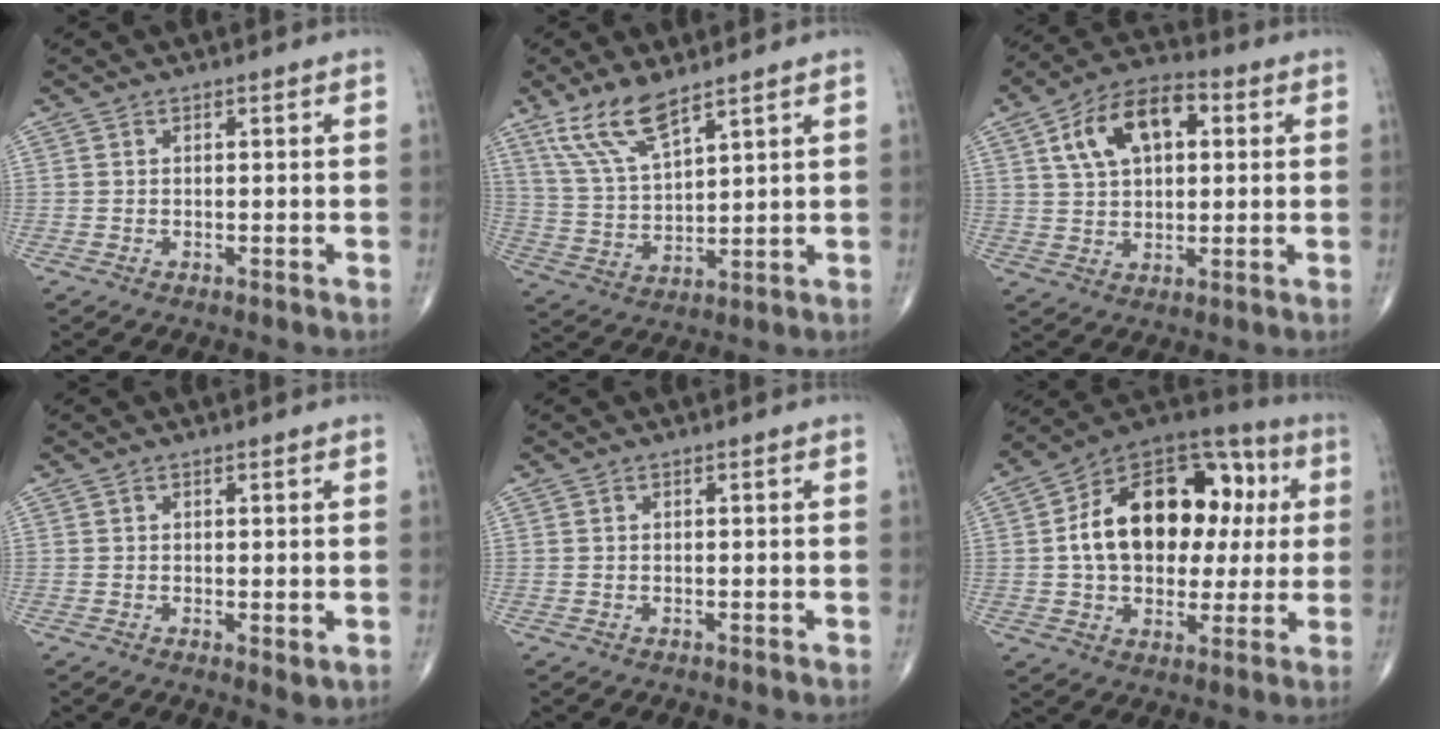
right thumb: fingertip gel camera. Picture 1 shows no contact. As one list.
[{"total": 10.2, "force": [7.1, 2.9, 6.8], "torque": [-0.137, -0.031, 0.153]}, {"total": 13.3, "force": [4.0, 7.7, 10.1], "torque": [-0.161, 0.015, 0.061]}, {"total": 1.9, "force": [0.0, 0.7, 1.8], "torque": [-0.024, -0.010, 0.000]}, {"total": 0.0}, {"total": 23.7, "force": [3.2, 15.5, 17.6], "torque": [-0.240, 0.030, 0.048]}]